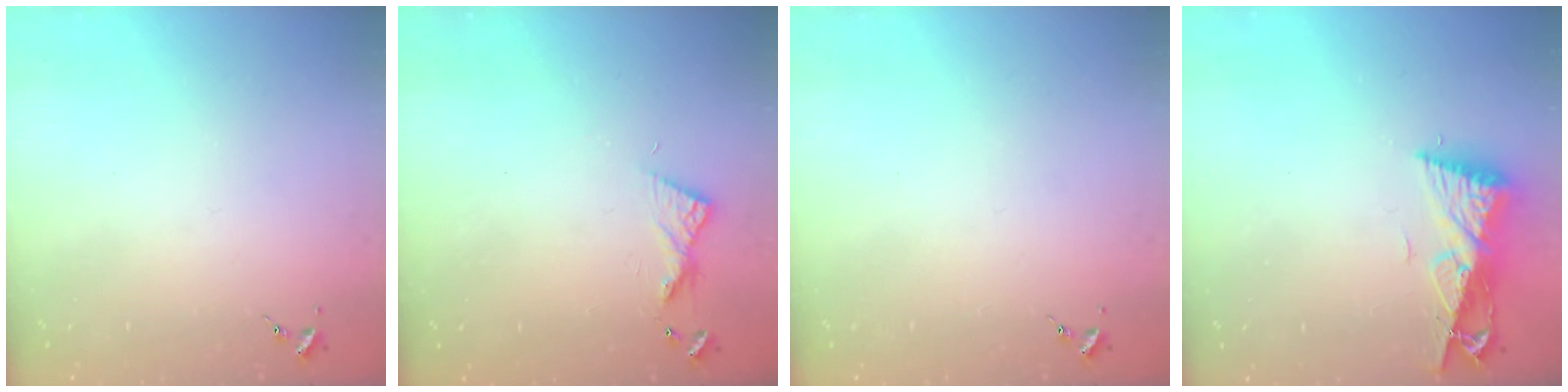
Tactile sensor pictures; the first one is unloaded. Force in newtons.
{"total": 6.1, "press": 6.1, "slide": 0.6}
{"total": 0.0}
{"total": 9.7, "press": 9.7, "slide": 0.7}